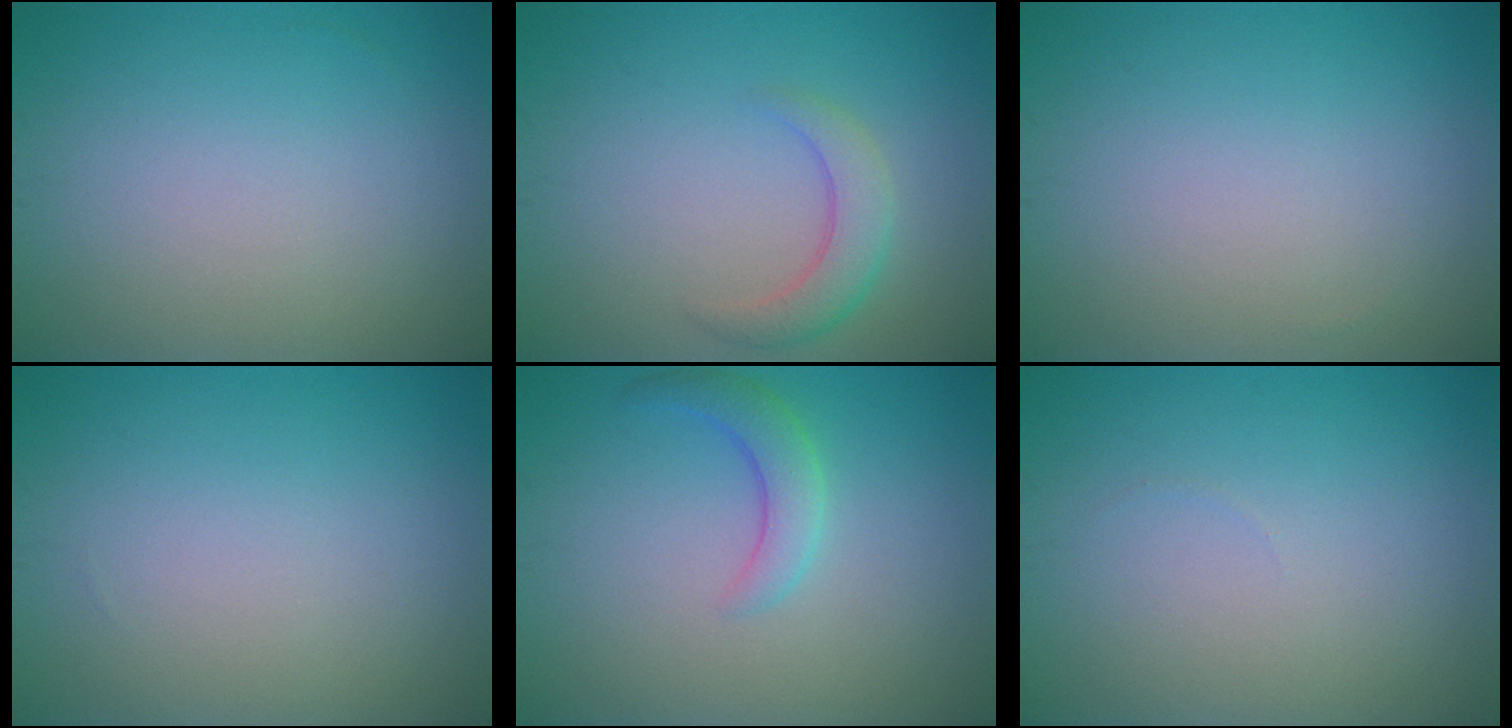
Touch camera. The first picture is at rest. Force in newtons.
{"total": 2.8, "press": 2.8, "slide": 0.1}
{"total": 0.0}
{"total": 0.0}
{"total": 2.6, "press": 2.6, "slide": 0.1}
{"total": 0.0}